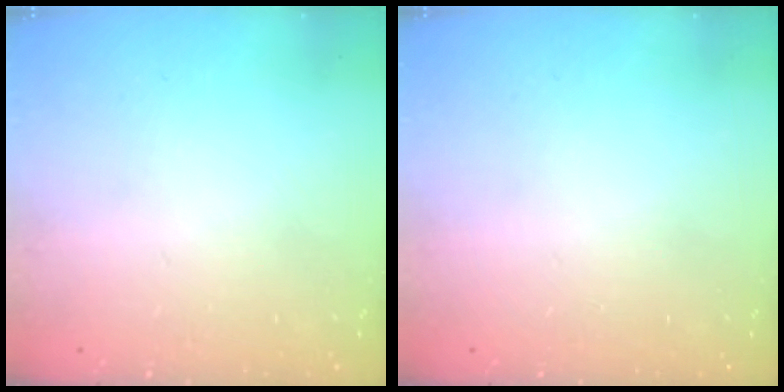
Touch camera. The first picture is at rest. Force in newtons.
{"total": 0.0}